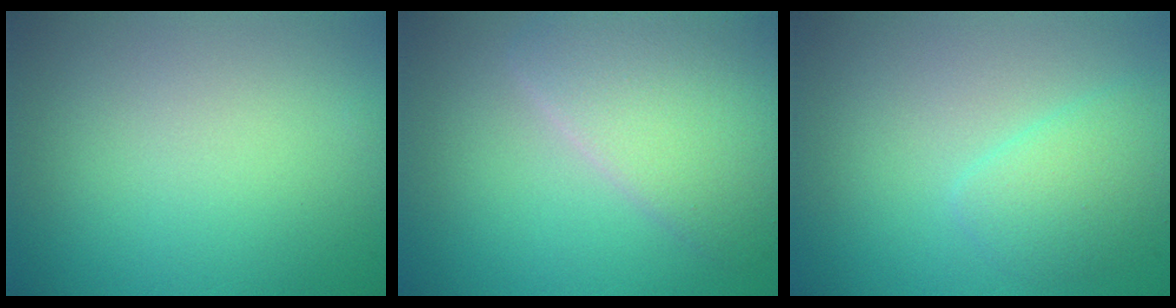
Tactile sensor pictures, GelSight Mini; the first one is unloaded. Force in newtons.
{"total": 5.9, "press": 5.9, "slide": 0.3}
{"total": 2.7, "press": 2.7, "slide": 0.1}